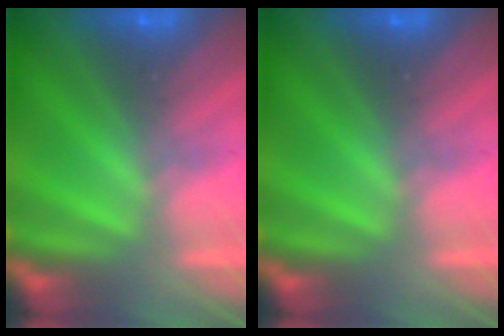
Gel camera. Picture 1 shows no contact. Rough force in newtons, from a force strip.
{"total": 0.0}